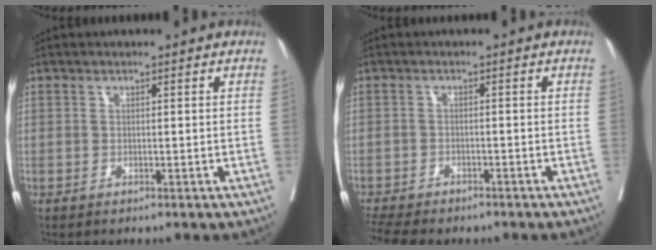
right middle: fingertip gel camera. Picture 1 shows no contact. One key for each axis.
{"total": 9.3, "fx": -7.8, "fy": 2.9, "fz": 4.2, "tx": -0.079, "ty": -0.001, "tz": -0.114}